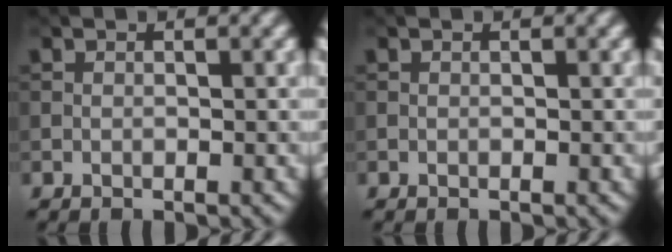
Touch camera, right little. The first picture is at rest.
{"total": 0.0}